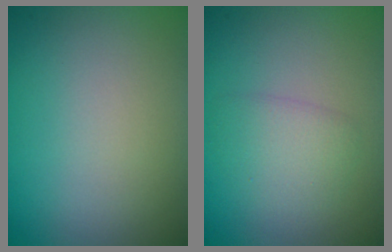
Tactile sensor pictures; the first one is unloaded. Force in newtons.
{"total": 2.4, "press": 2.4, "slide": 0.1}